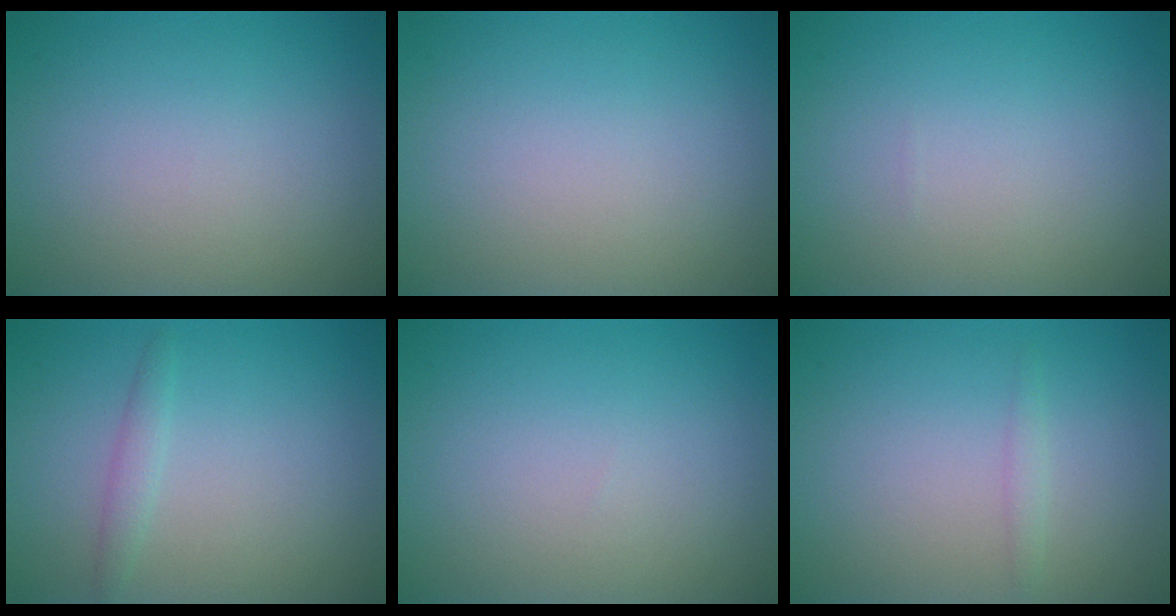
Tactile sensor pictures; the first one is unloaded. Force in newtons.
{"total": 0.0}
{"total": 0.0}
{"total": 1.3, "press": 1.3, "slide": 0.0}
{"total": 0.0}
{"total": 0.8, "press": 0.8, "slide": 0.1}